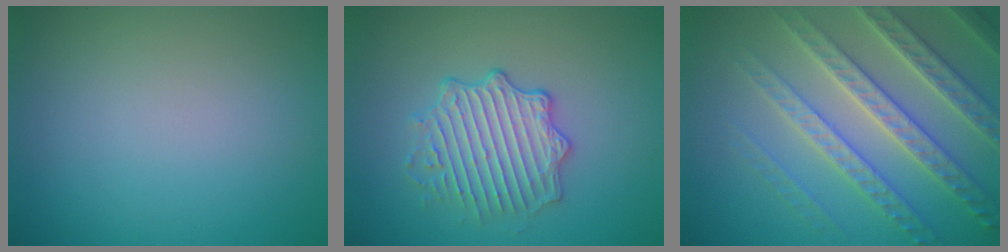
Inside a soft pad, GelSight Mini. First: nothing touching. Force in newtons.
{"total": 4.2, "press": 3.8, "slide": 1.7}
{"total": 7.0, "press": 6.8, "slide": 1.7}